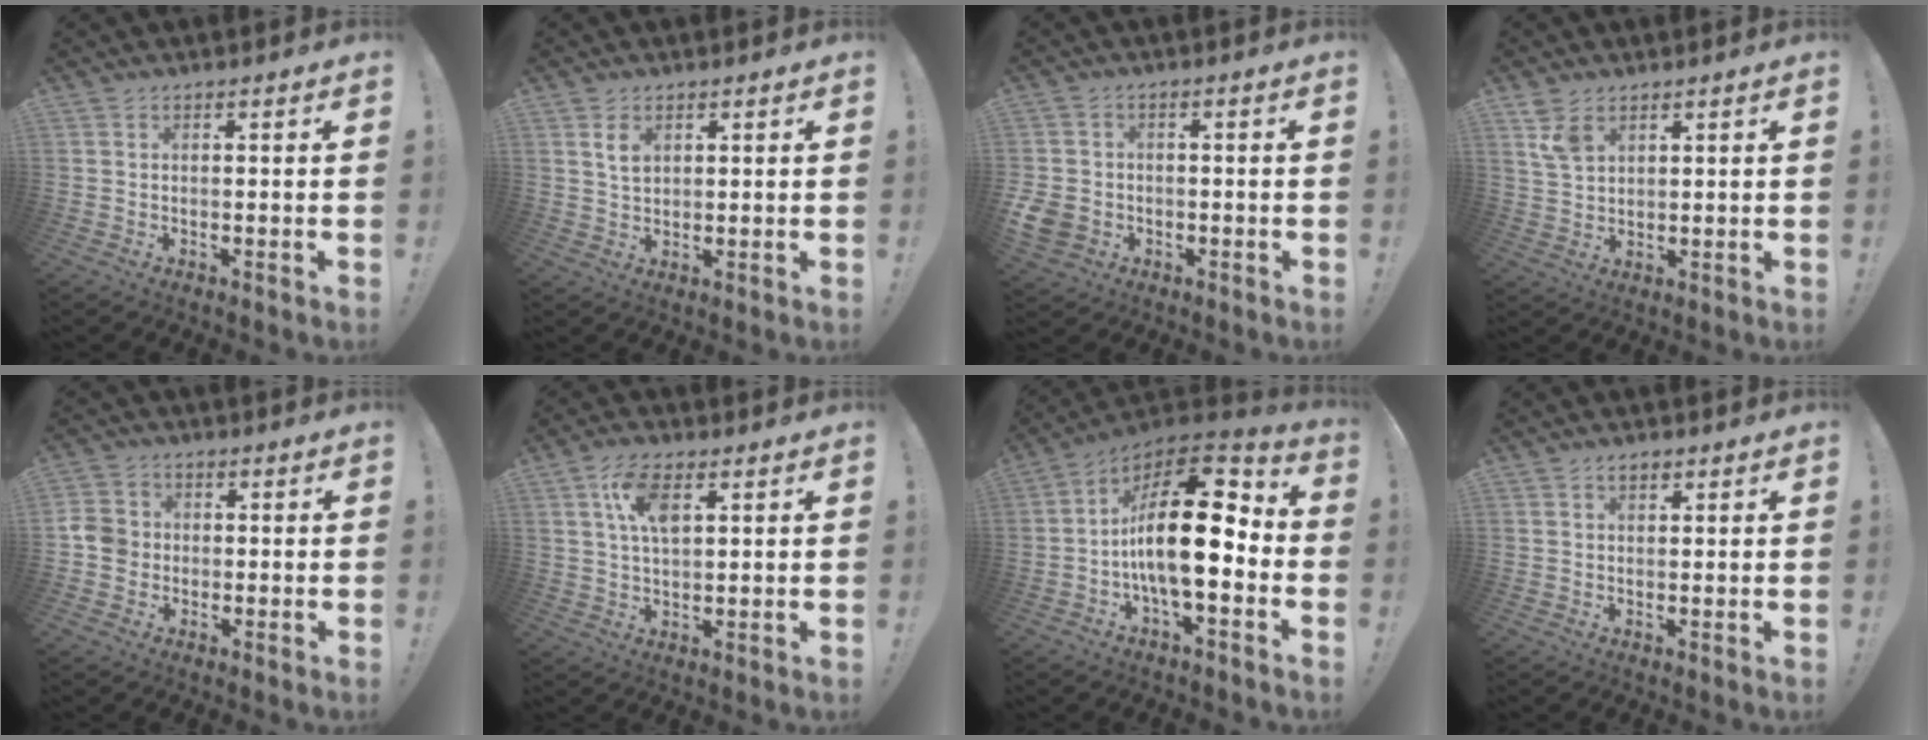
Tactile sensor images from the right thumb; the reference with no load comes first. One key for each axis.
{"total": 3.9, "fx": 1.8, "fy": 2.3, "fz": 2.6, "tx": -0.035, "ty": -0.007, "tz": 0.031}
{"total": 5.8, "fx": -1.8, "fy": 4.7, "fz": 2.9, "tx": -0.061, "ty": 0.005, "tz": -0.031}
{"total": 5.7, "fx": 3.5, "fy": 3.1, "fz": 3.2, "tx": -0.059, "ty": -0.013, "tz": 0.068}
{"total": 6.3, "fx": -0.8, "fy": 5.8, "fz": 2.4, "tx": -0.044, "ty": 0.013, "tz": -0.015}
{"total": 8.9, "fx": 3.3, "fy": 4.3, "fz": 7.0, "tx": -0.121, "ty": 0.001, "tz": 0.060}
{"total": 21.7, "fx": -0.8, "fy": 9.6, "fz": 19.5, "tx": -0.338, "ty": 0.015, "tz": -0.013}
{"total": 1.9, "fx": 1.2, "fy": 1.0, "fz": 1.1, "tx": -0.014, "ty": 0.000, "tz": 0.019}